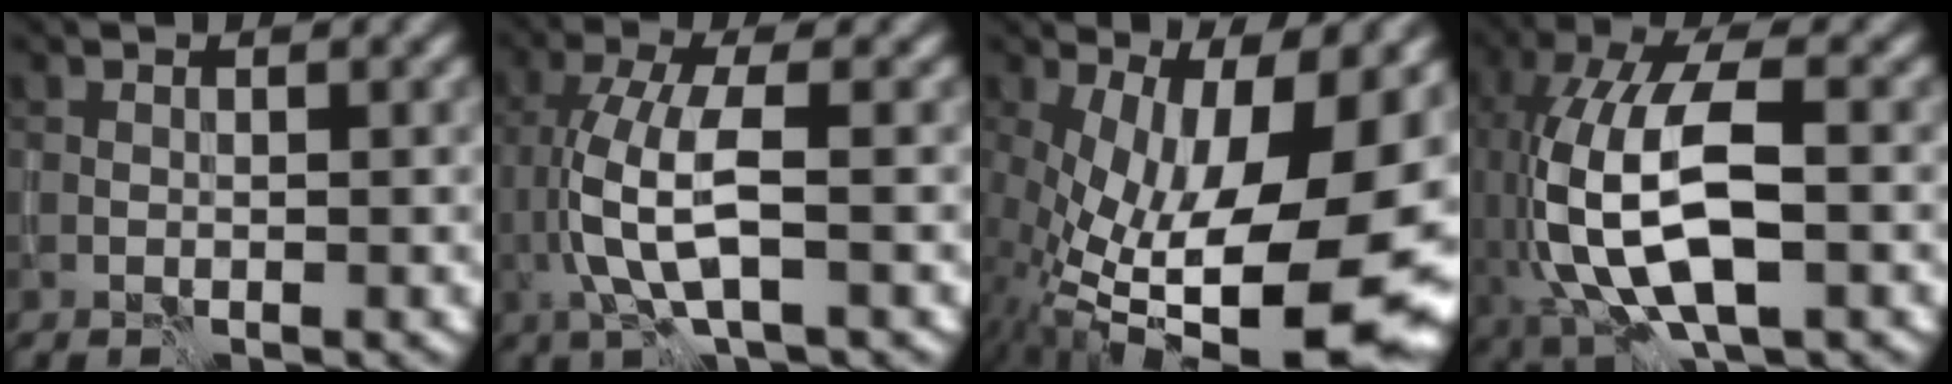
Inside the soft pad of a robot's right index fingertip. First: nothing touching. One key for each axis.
{"total": 5.7, "fx": -1.0, "fy": 1.6, "fz": 5.4, "tx": -0.120, "ty": 0.001, "tz": -0.020}
{"total": 17.8, "fx": -2.3, "fy": 7.6, "fz": 15.9, "tx": -0.240, "ty": -0.043, "tz": -0.026}
{"total": 12.1, "fx": -1.7, "fy": 5.4, "fz": 10.7, "tx": -0.225, "ty": 0.001, "tz": -0.036}